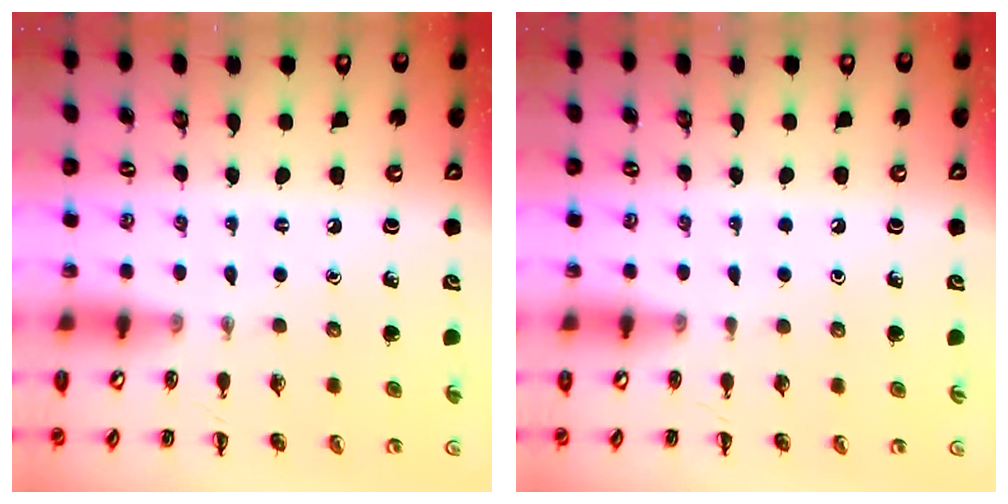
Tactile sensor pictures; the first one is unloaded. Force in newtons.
{"total": 0.7, "press": 0.6, "slide": 0.4}